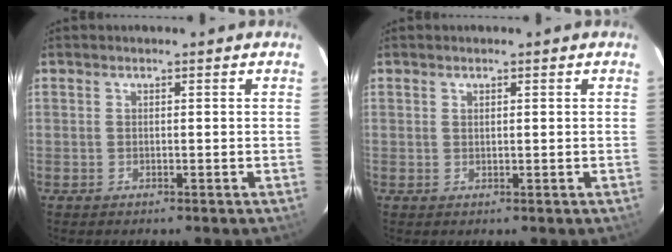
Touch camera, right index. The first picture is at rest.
{"total": 0.7, "force": [0.4, 0.3, 0.4], "torque": [-0.007, 0.000, 0.008]}